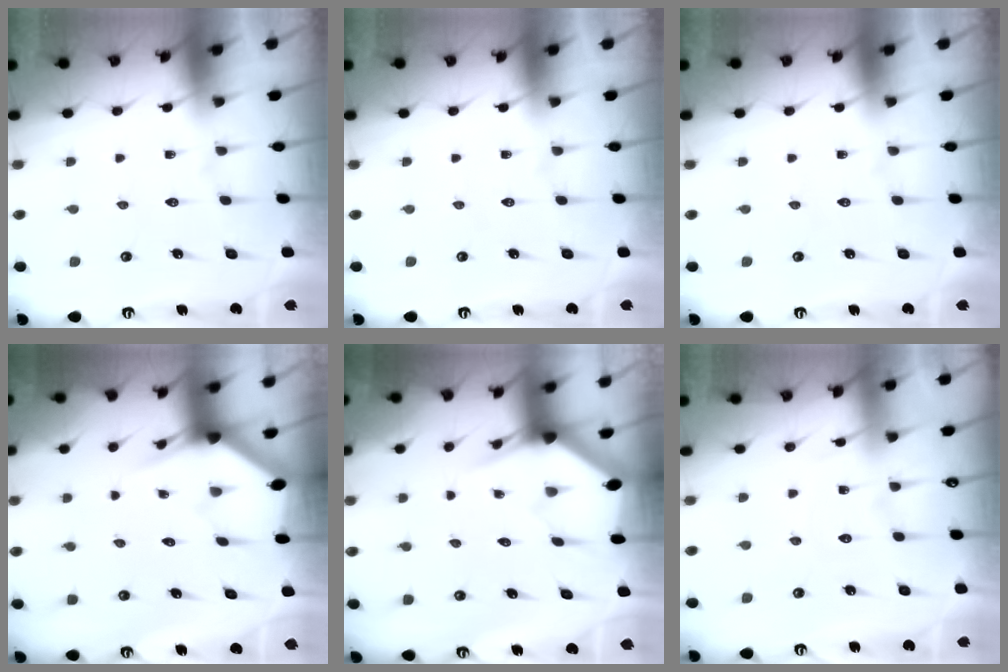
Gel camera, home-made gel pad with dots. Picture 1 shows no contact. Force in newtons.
{"total": 0.0}
{"total": 0.0}
{"total": 3.1, "press": 3.1, "slide": 0.0}
{"total": 3.0, "press": 3.0, "slide": 0.0}
{"total": 2.7, "press": 2.6, "slide": 0.4}